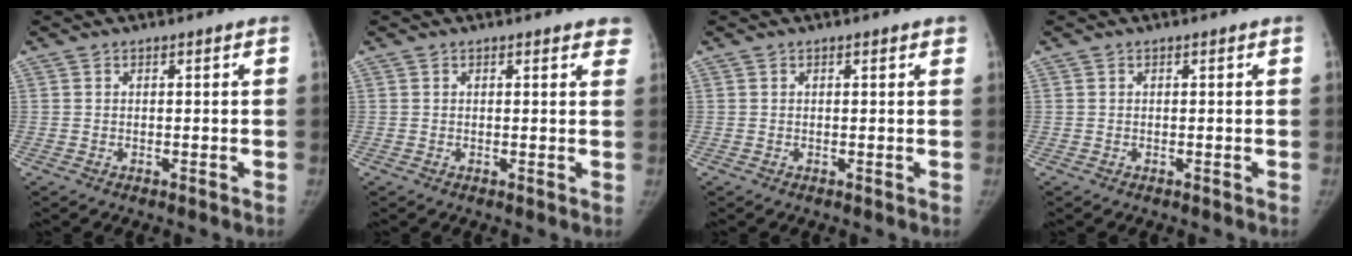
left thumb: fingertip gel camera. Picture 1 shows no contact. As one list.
[{"total": 3.1, "force": [2.5, 1.1, 1.4], "torque": [0.007, -0.004, 0.018]}, {"total": 0.9, "force": [0.7, 0.3, 0.6], "torque": [-0.007, 0.000, 0.007]}, {"total": 0.0}]